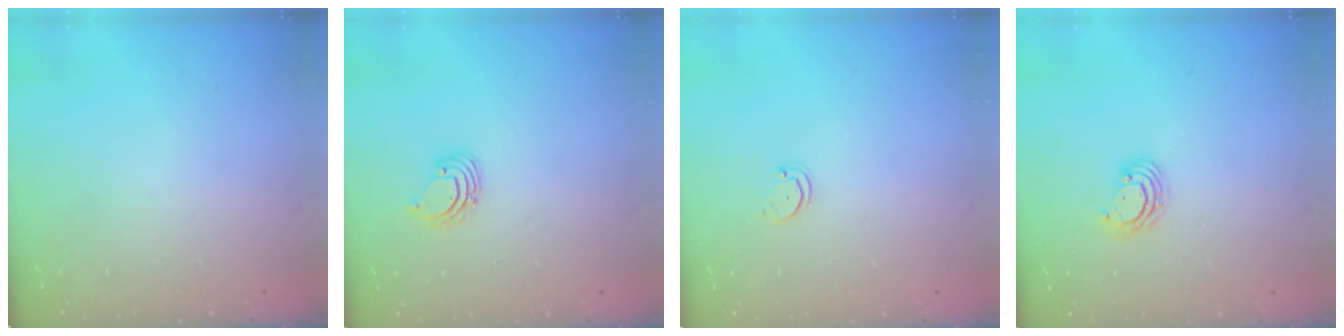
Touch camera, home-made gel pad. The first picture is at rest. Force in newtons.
{"total": 2.6, "press": 2.6, "slide": 0.2}
{"total": 1.6, "press": 1.6, "slide": 0.4}
{"total": 3.9, "press": 3.9, "slide": 0.1}